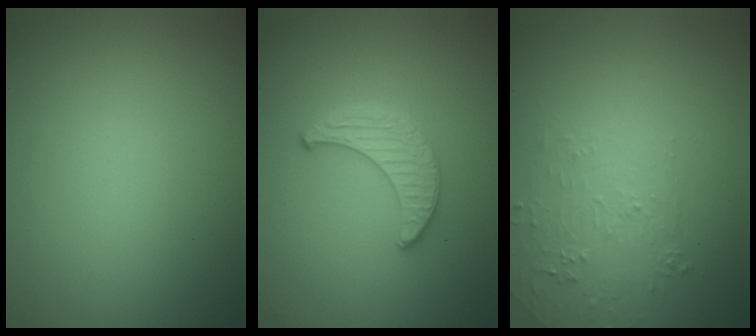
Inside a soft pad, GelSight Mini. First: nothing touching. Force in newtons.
{"total": 2.0, "press": 2.0, "slide": 0.1}
{"total": 1.9, "press": 0.8, "slide": 1.7}